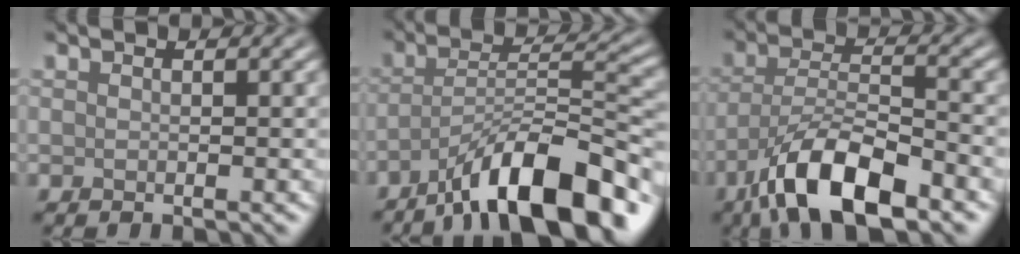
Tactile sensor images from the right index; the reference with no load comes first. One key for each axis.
{"total": 11.1, "fx": -7.6, "fy": 2.7, "fz": 7.6, "tx": -0.118, "ty": 0.013, "tz": -0.135}
{"total": 9.0, "fx": -5.7, "fy": 2.9, "fz": 6.4, "tx": -0.112, "ty": 0.004, "tz": -0.108}